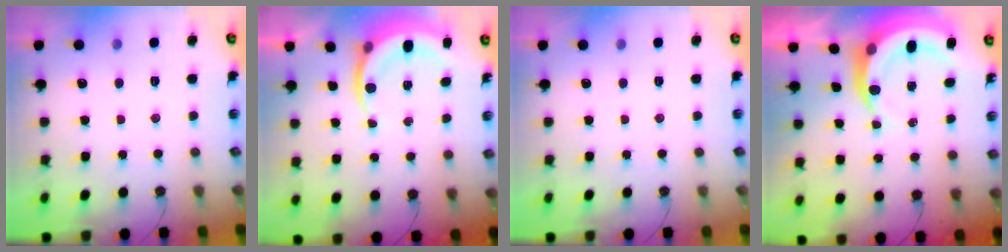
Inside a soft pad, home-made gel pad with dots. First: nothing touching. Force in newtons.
{"total": 5.4, "press": 5.4, "slide": 0.2}
{"total": 0.0}
{"total": 8.2, "press": 8.1, "slide": 1.2}